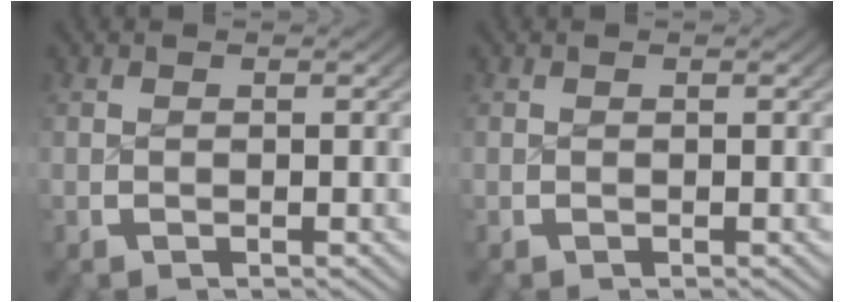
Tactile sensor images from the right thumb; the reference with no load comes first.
{"total": 0.0}